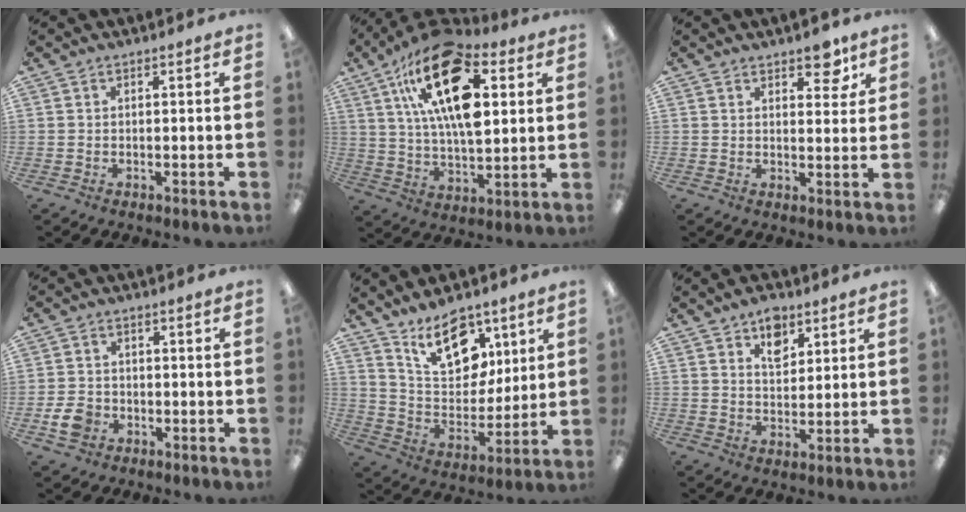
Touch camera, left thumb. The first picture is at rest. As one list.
[{"total": 23.2, "force": [10.2, 11.1, 17.7], "torque": [-0.328, -0.042, 0.161]}, {"total": 5.5, "force": [4.1, 2.5, 2.8], "torque": [-0.016, -0.026, 0.065]}, {"total": 5.4, "force": [-2.1, 4.1, 2.7], "torque": [-0.061, 0.007, -0.037]}, {"total": 15.5, "force": [9.6, 9.0, 8.2], "torque": [-0.116, -0.049, 0.174]}, {"total": 6.7, "force": [4.3, 4.0, 3.2], "torque": [-0.037, -0.016, 0.074]}]